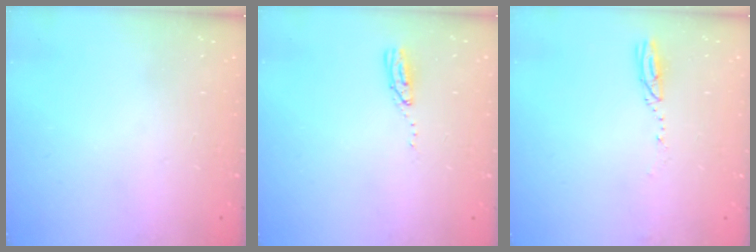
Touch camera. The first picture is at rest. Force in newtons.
{"total": 3.8, "press": 3.8, "slide": 0.3}
{"total": 2.9, "press": 2.9, "slide": 0.4}